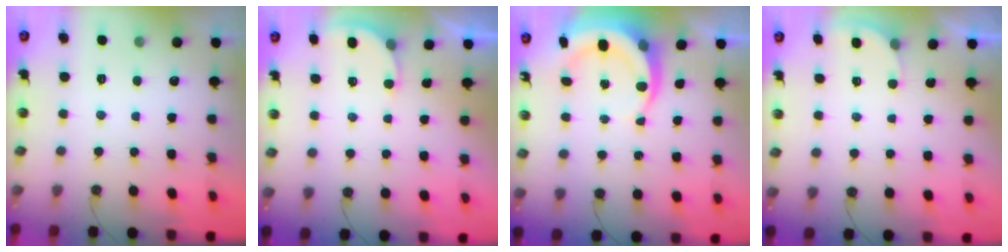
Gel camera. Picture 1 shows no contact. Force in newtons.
{"total": 2.9, "press": 2.9, "slide": 0.3}
{"total": 9.1, "press": 9.0, "slide": 1.7}
{"total": 1.9, "press": 1.9, "slide": 0.2}